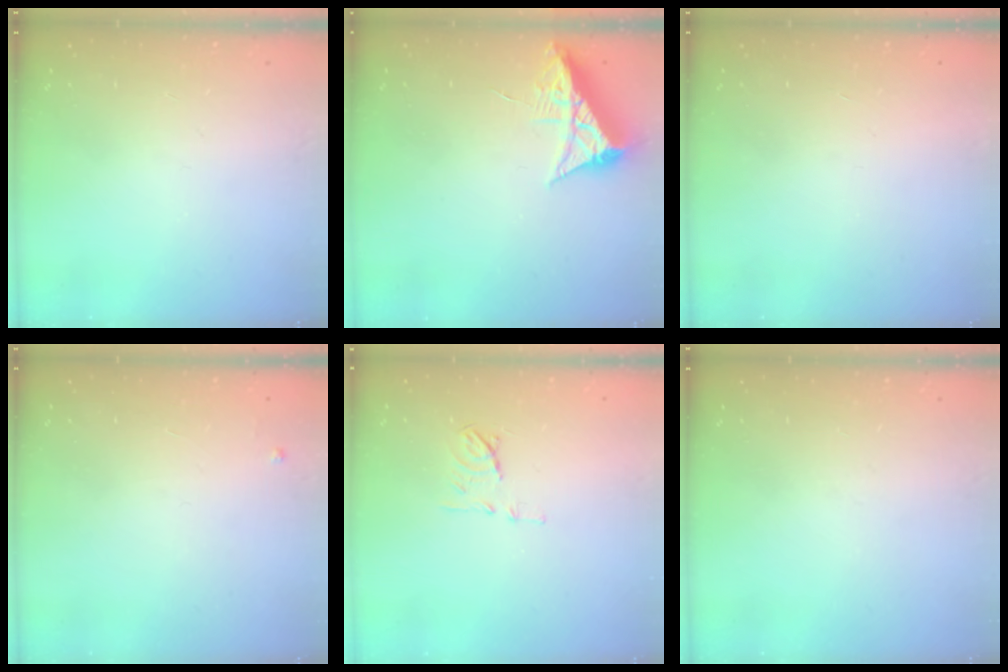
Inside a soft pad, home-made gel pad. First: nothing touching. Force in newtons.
{"total": 7.1, "press": 7.1, "slide": 0.8}
{"total": 1.7, "press": 1.7, "slide": 0.1}
{"total": 2.4, "press": 2.4, "slide": 0.4}
{"total": 7.6, "press": 7.6, "slide": 0.8}
{"total": 0.0}